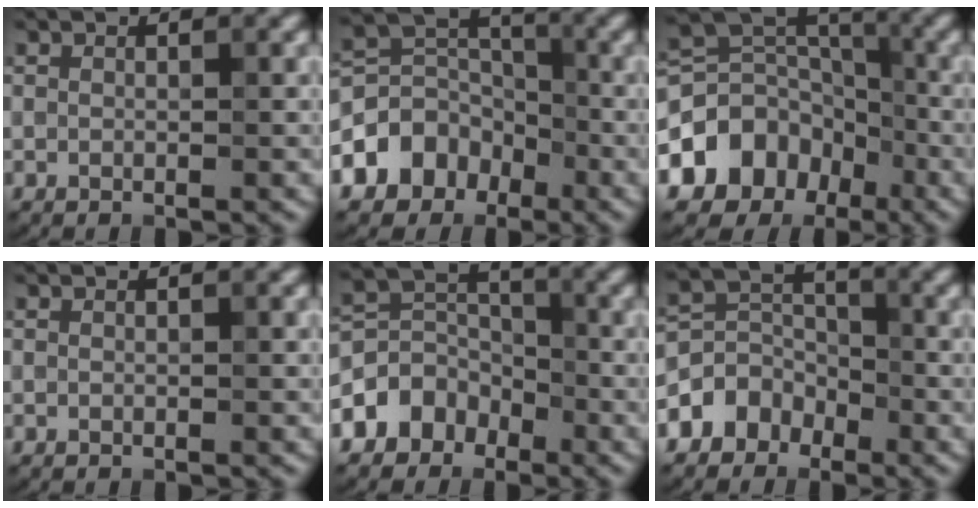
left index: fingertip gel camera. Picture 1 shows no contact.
{"total": 5.9, "force": [-2.9, 4.7, 2.2], "torque": [-0.026, 0.017, -0.068]}
{"total": 9.8, "force": [-4.5, 7.8, 3.7], "torque": [-0.086, 0.014, -0.090]}
{"total": 0.0}
{"total": 4.6, "force": [-2.5, 3.6, 1.4], "torque": [-0.008, 0.013, -0.062]}
{"total": 4.2, "force": [-2.4, 3.2, 1.2], "torque": [0.000, 0.012, -0.059]}